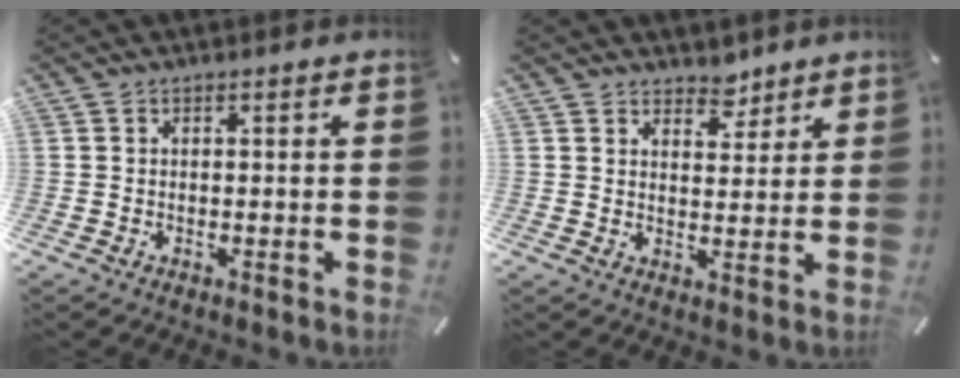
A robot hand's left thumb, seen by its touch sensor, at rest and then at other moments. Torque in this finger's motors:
{"motor_torque": [0.21, -0.49, -0.10, -0.10, 0.00]}